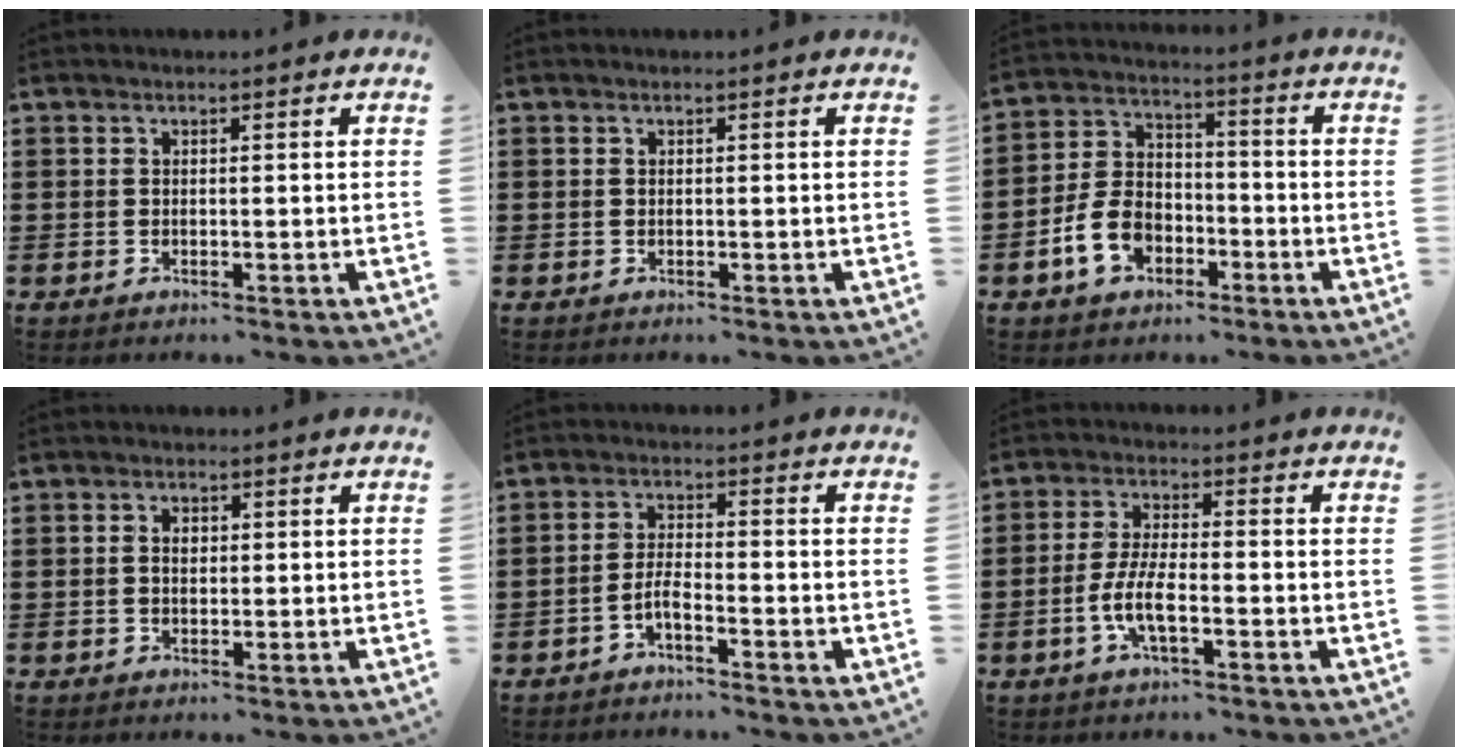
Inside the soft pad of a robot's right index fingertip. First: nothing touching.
{"total": 0.0}
{"total": 8.0, "force": [-3.4, 5.7, 4.5], "torque": [-0.120, 0.012, -0.069]}
{"total": 1.7, "force": [0.2, 1.1, 1.3], "torque": [-0.028, 0.007, 0.002]}
{"total": 3.1, "force": [-1.9, 0.7, 2.3], "torque": [-0.057, 0.001, -0.040]}
{"total": 6.0, "force": [-2.2, 1.7, 5.3], "torque": [-0.132, -0.013, -0.050]}